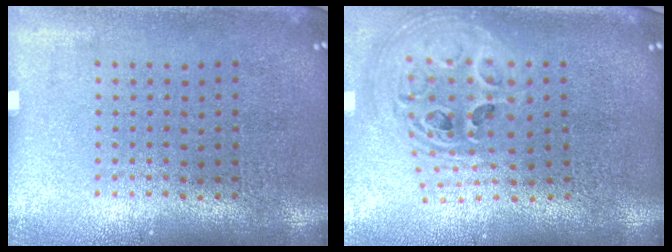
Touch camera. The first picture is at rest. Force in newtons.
{"total": 2.5, "press": 1.9, "slide": 1.6}